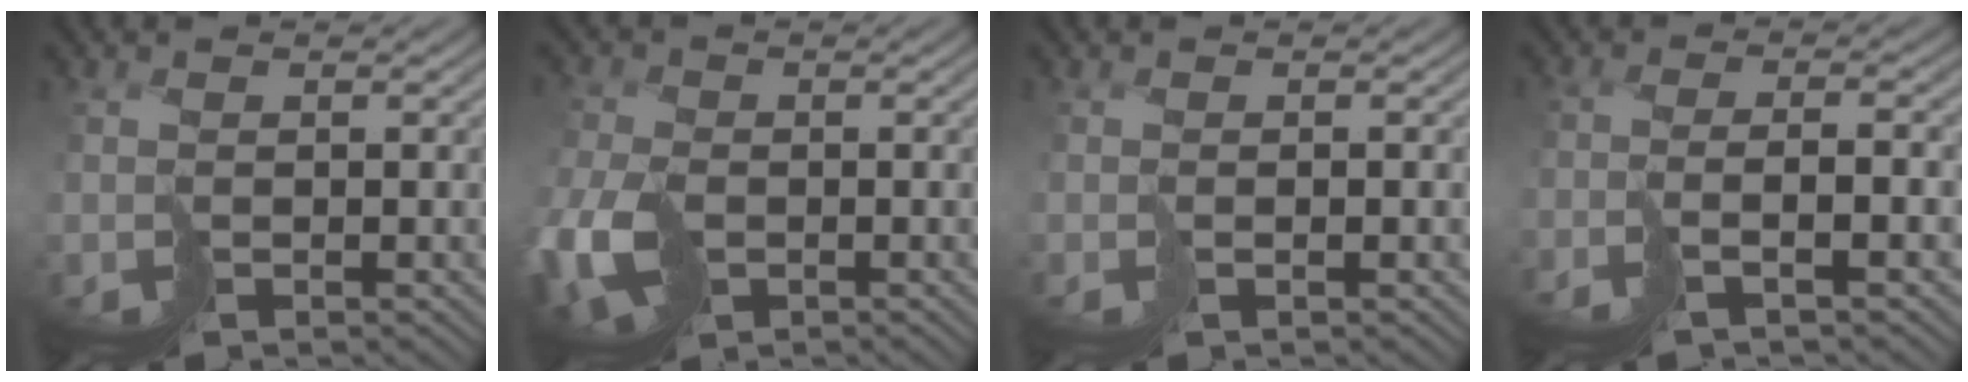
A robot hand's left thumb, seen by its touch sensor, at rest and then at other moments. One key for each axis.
{"total": 7.3, "fx": -2.7, "fy": 4.8, "fz": 4.9, "tx": -0.131, "ty": -0.015, "tz": -0.055}
{"total": 0.5, "fx": 0.1, "fy": -0.5, "fz": 0.1, "tx": 0.000, "ty": 0.006, "tz": 0.003}
{"total": 3.2, "fx": -1.8, "fy": -0.6, "fz": 2.5, "tx": -0.022, "ty": 0.011, "tz": -0.039}